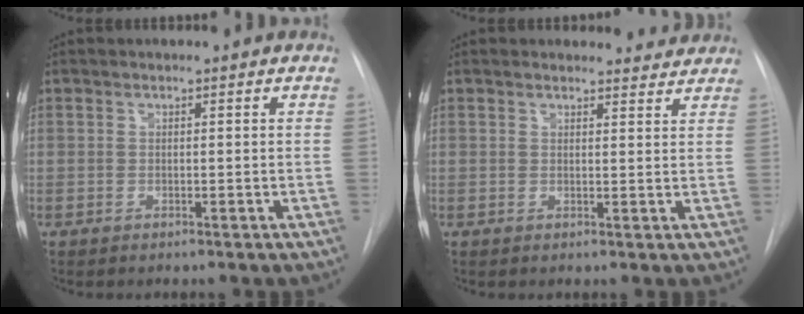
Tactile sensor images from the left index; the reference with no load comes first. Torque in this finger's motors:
{"motor_torque": [0.98, -0.83, 0.10, -0.01]}